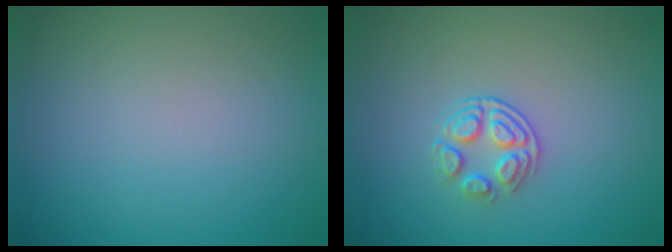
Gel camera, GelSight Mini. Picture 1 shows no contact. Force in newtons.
{"total": 2.4, "press": 1.8, "slide": 1.6}